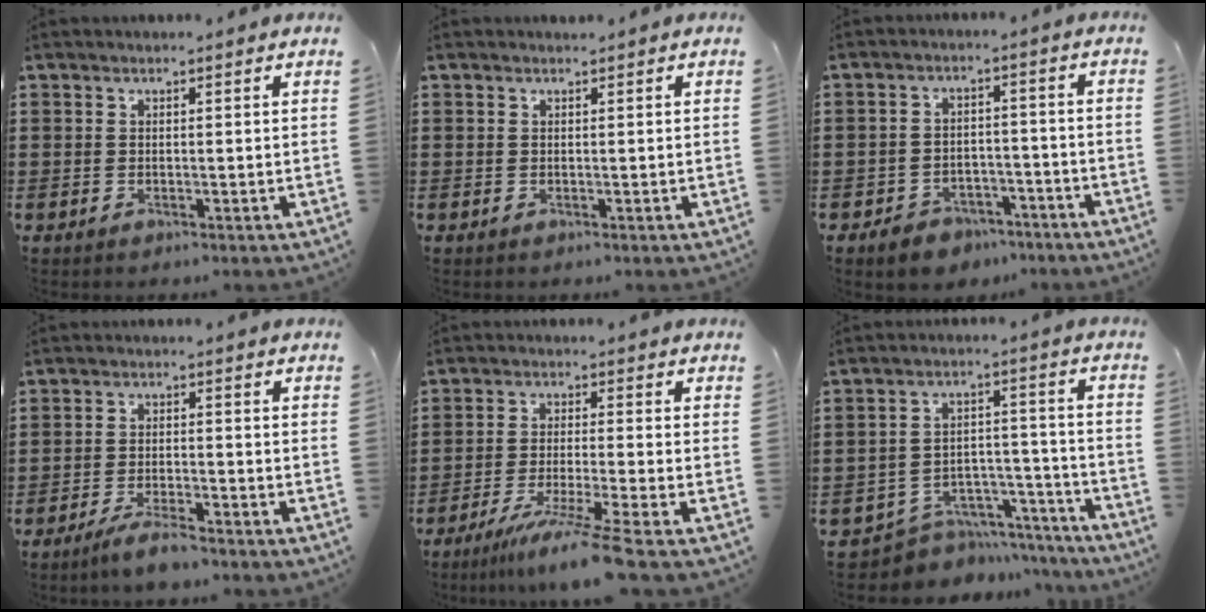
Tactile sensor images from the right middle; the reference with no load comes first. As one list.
[{"total": 0.0}, {"total": 4.1, "force": [-3.8, 1.6, 0.5], "torque": [-0.021, 0.009, -0.079]}, {"total": 3.8, "force": [-3.3, 0.3, 1.8], "torque": [-0.044, -0.002, -0.066]}, {"total": 6.4, "force": [-5.1, -1.3, 3.6], "torque": [-0.068, -0.025, -0.099]}, {"total": 5.5, "force": [-5.0, 2.4, 0.3], "torque": [-0.011, 0.016, -0.099]}]